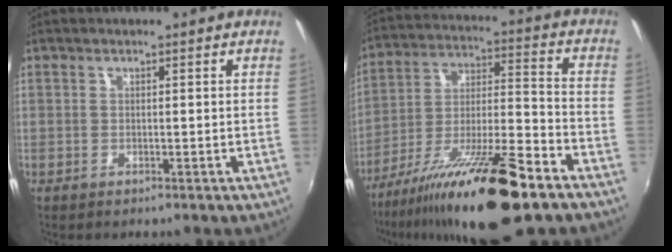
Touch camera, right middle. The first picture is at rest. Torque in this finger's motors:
{"motor_torque": [1.28, -0.86, 0.61, 0.21]}